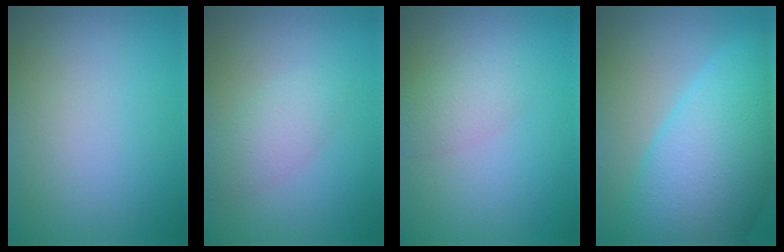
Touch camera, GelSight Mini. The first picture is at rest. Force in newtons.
{"total": 2.4, "press": 2.4, "slide": 0.1}
{"total": 2.2, "press": 2.2, "slide": 0.2}
{"total": 12.2, "press": 12.2, "slide": 0.5}